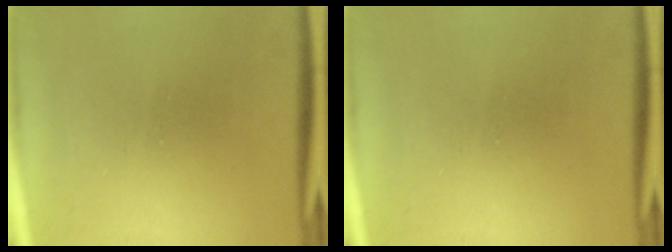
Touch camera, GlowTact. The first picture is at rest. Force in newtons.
{"total": 0.0}